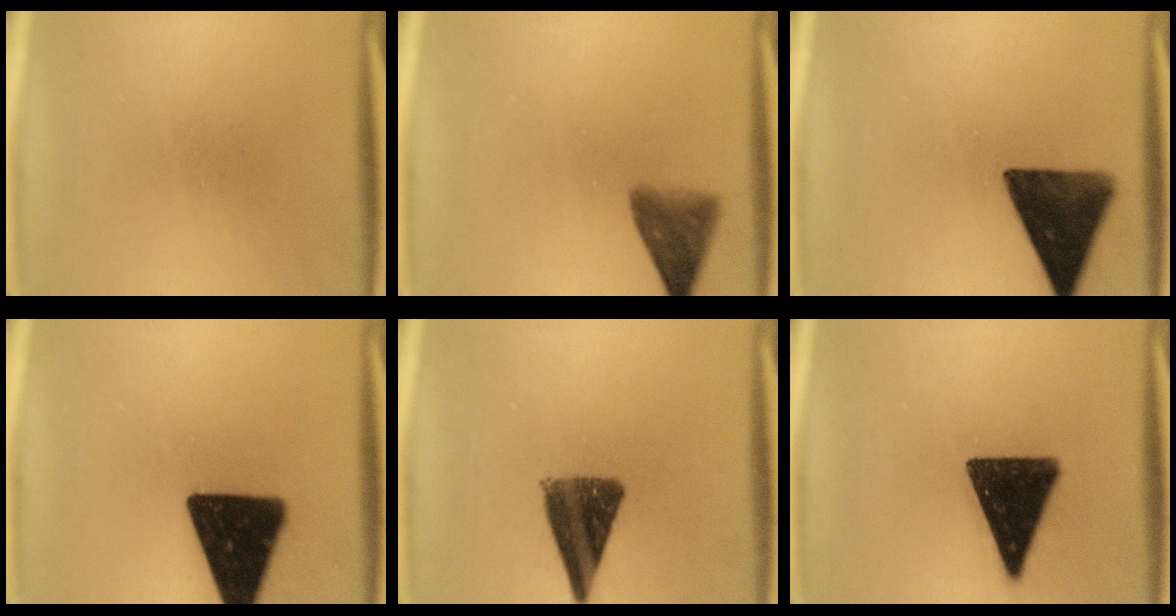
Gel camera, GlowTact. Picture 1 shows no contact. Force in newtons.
{"total": 5.2}
{"total": 13.0}
{"total": 19.5}
{"total": 10.7}
{"total": 15.2}